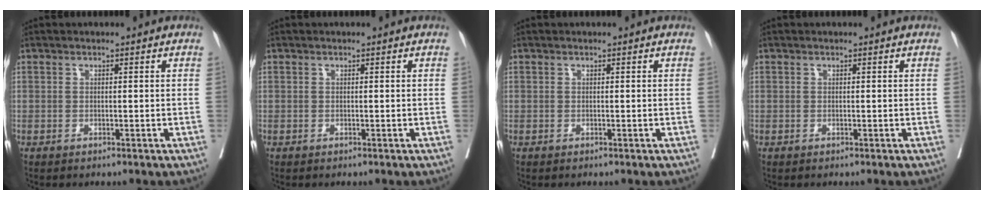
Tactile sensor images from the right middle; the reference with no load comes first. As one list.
[{"total": 0.0}, {"total": 0.0}, {"total": 0.0}]